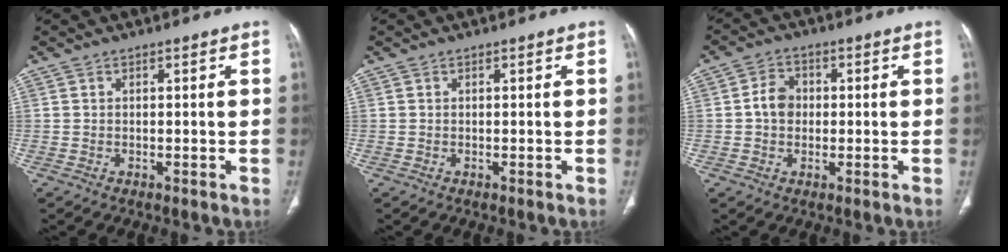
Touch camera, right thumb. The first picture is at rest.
{"total": 0.0}
{"total": 4.8, "force": [0.0, 4.0, 2.8], "torque": [-0.036, 0.013, -0.006]}